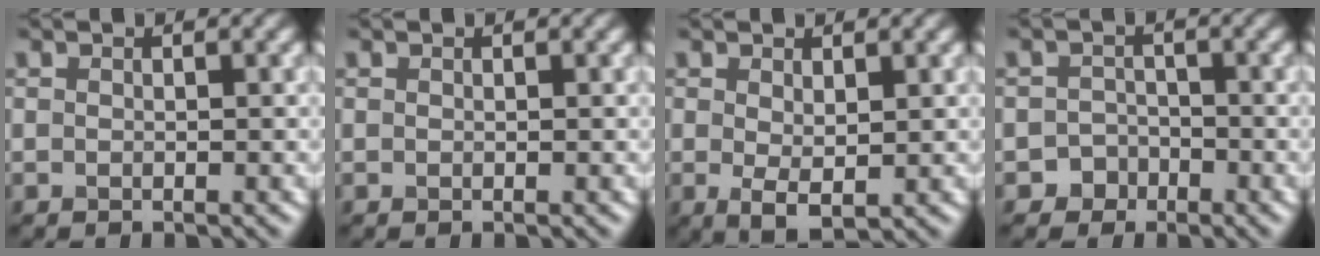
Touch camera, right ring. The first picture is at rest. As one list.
[{"total": 0.0}, {"total": 2.2, "force": [0.4, 1.0, 1.9], "torque": [-0.038, -0.005, 0.009]}, {"total": 2.1, "force": [-1.2, 1.7, 0.0], "torque": [0.019, 0.009, -0.025]}]